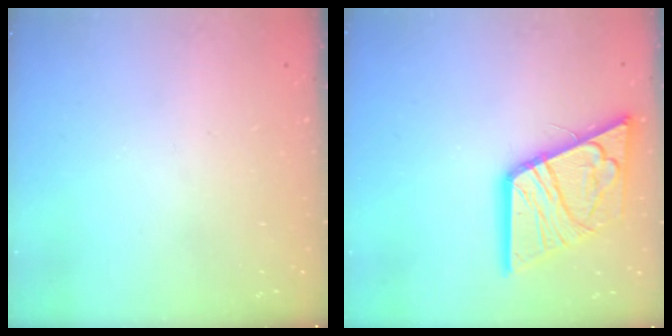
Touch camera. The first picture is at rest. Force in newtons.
{"total": 20.6, "press": 20.5, "slide": 2.5}